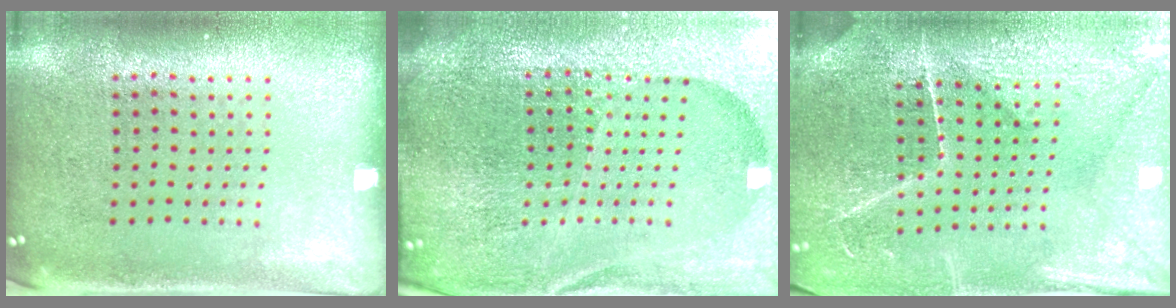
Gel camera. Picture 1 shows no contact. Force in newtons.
{"total": 6.8, "press": 5.8, "slide": 3.4}
{"total": 3.9, "press": 3.7, "slide": 1.3}